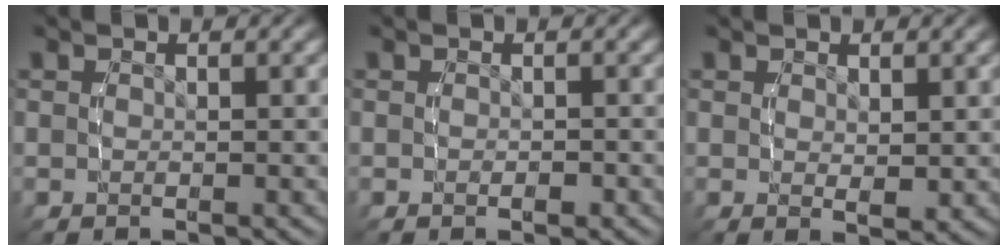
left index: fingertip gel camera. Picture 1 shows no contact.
{"total": 0.5, "force": [-0.1, 0.5, 0.1], "torque": [-0.005, 0.006, -0.006]}
{"total": 1.4, "force": [1.0, -0.2, 1.0], "torque": [-0.006, -0.006, 0.019]}